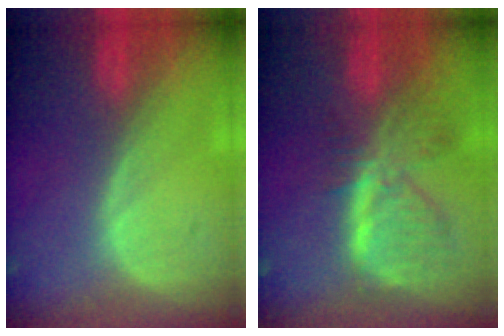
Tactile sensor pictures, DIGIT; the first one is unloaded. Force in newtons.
{"total": 7.9, "press": 7.0, "slide": 3.7}